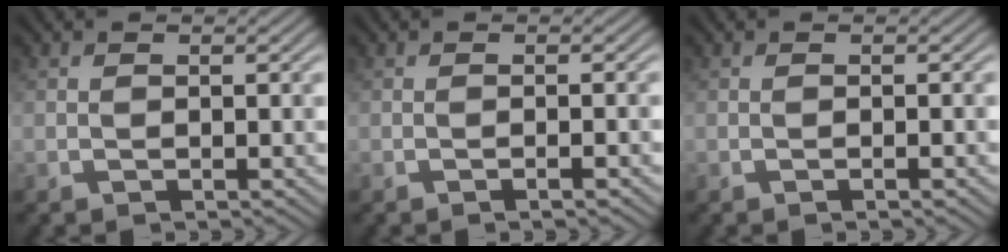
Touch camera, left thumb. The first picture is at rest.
{"total": 1.4, "force": [-0.5, 0.1, 1.3], "torque": [-0.015, 0.003, -0.012]}
{"total": 0.7, "force": [-0.3, 0.0, 0.7], "torque": [-0.010, 0.000, -0.007]}